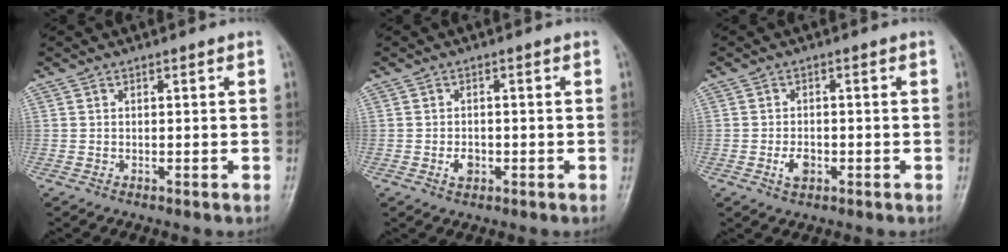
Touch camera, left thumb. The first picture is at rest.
{"total": 2.4, "force": [-0.8, 1.8, 1.5], "torque": [-0.019, 0.002, -0.012]}
{"total": 3.0, "force": [-1.1, 2.0, 2.0], "torque": [-0.033, 0.002, -0.019]}